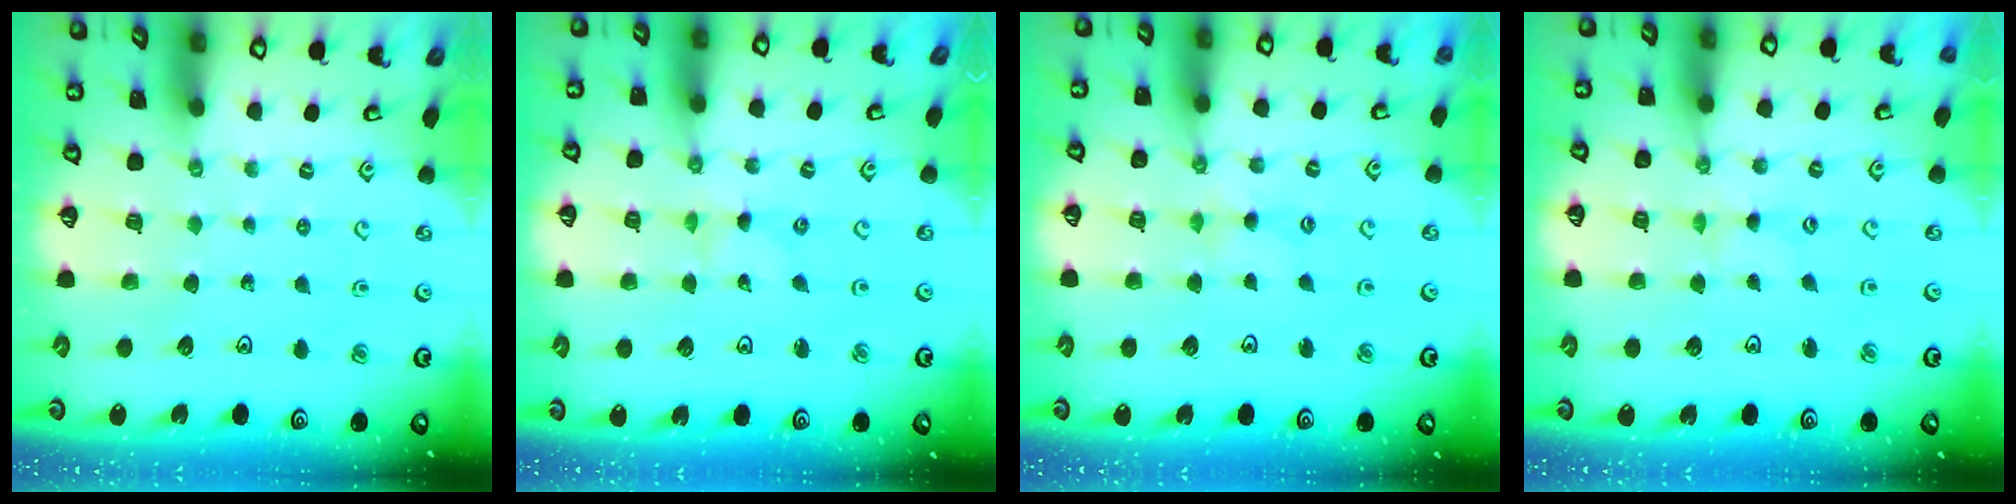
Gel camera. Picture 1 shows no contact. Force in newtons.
{"total": 0.0}
{"total": 1.7, "press": 1.7, "slide": 0.4}
{"total": 0.0}